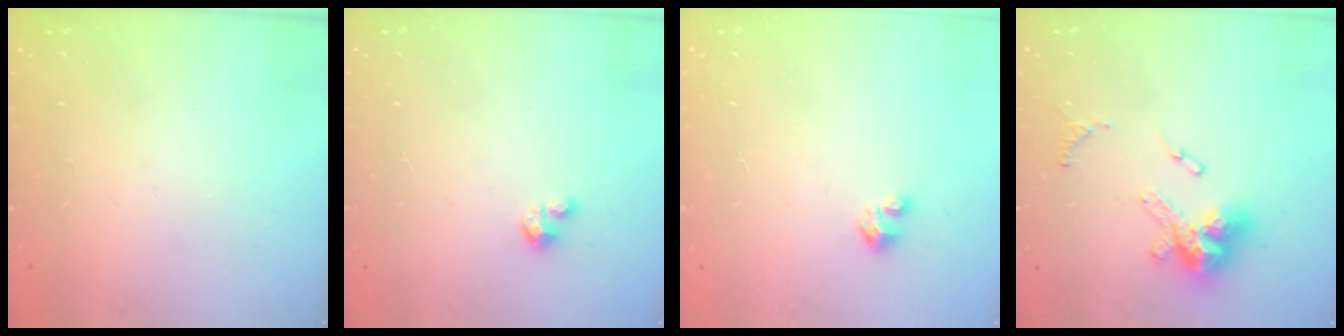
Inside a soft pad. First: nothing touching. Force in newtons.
{"total": 2.7, "press": 2.7, "slide": 0.2}
{"total": 1.7, "press": 1.7, "slide": 0.1}
{"total": 13.4, "press": 13.4, "slide": 1.3}